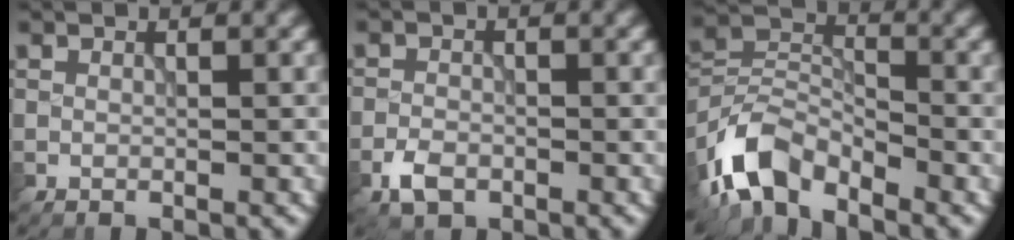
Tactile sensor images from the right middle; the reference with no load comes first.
{"total": 2.6, "force": [-1.6, 1.6, 1.4], "torque": [-0.027, -0.001, -0.035]}
{"total": 6.8, "force": [-4.9, 3.2, 3.5], "torque": [-0.063, 0.000, -0.109]}